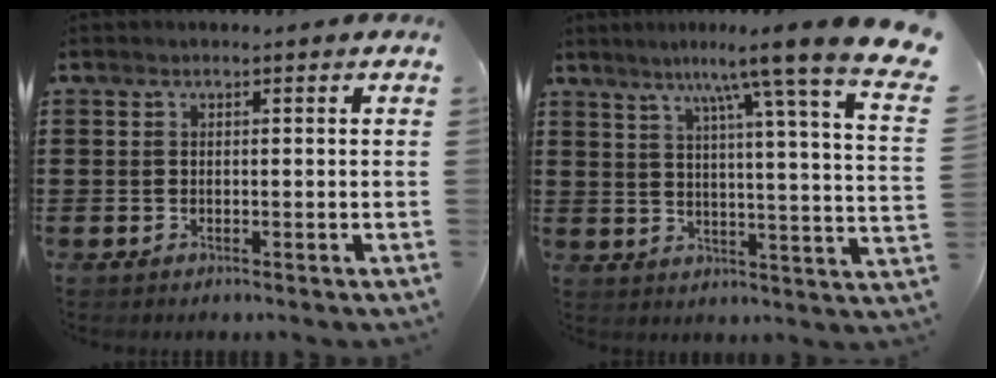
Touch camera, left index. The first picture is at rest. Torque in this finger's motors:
{"motor_torque": [1.40, -0.73, 0.98, 0.21]}